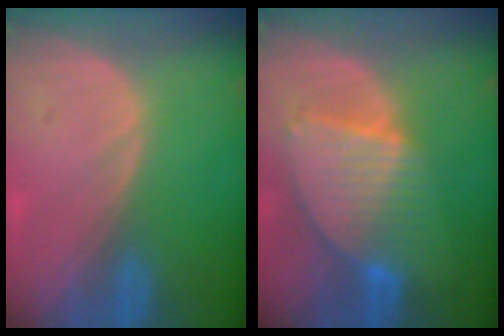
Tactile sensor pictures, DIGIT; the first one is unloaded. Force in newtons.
{"total": 8.4, "press": 7.4, "slide": 4.1}